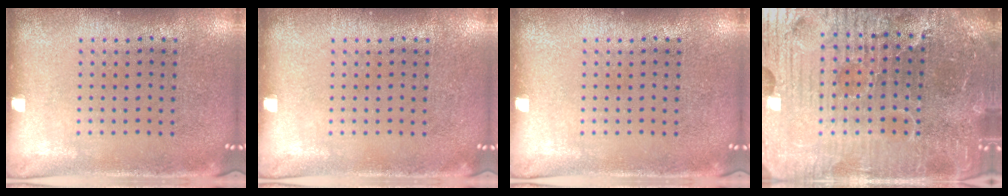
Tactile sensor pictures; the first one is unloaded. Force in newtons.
{"total": 0.0}
{"total": 0.0}
{"total": 7.1, "press": 6.3, "slide": 3.2}